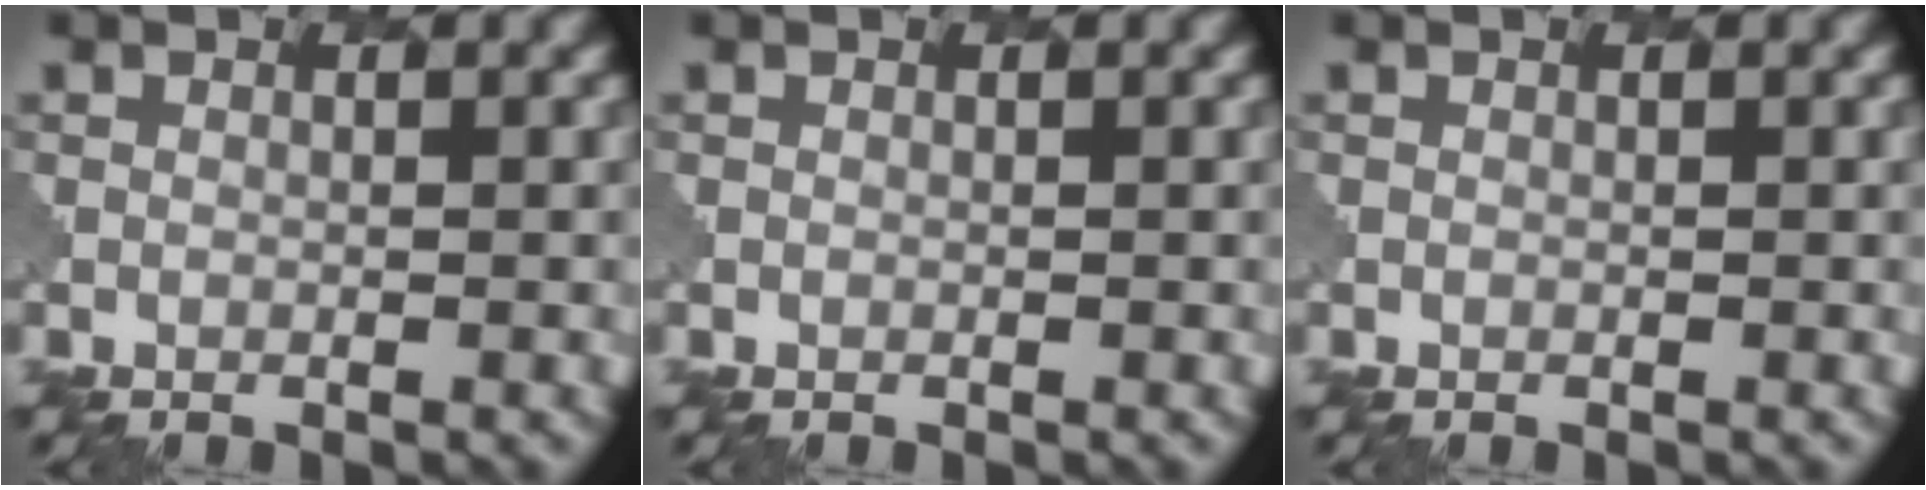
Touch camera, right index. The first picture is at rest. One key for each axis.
{"total": 0.0}
{"total": 0.0}